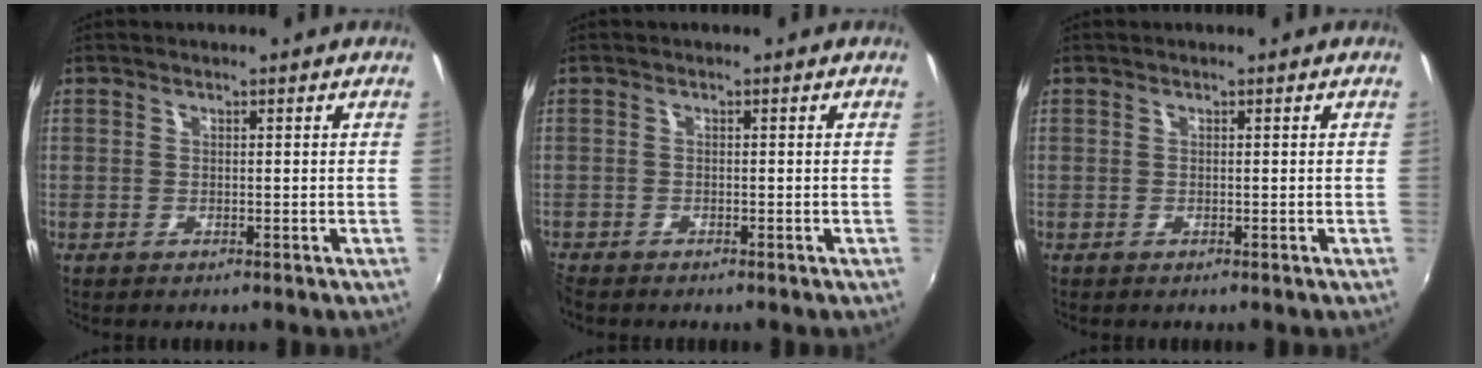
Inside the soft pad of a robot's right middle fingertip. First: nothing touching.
{"total": 2.0, "force": [-1.9, 0.5, 0.4], "torque": [-0.015, -0.013, -0.039]}
{"total": 0.0}